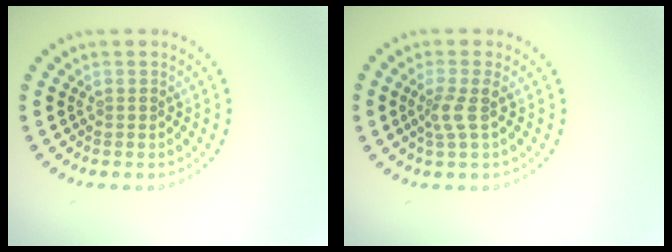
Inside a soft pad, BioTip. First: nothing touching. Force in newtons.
{"total": 2.0, "press": 1.4, "slide": 1.4}